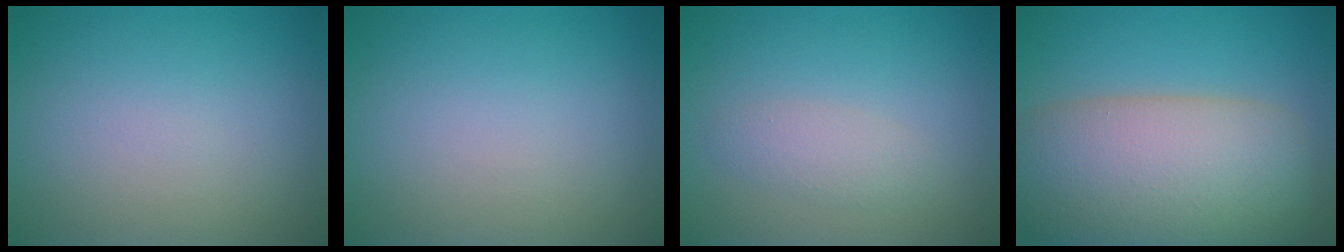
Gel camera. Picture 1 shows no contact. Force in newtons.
{"total": 0.0}
{"total": 1.8, "press": 1.8, "slide": 0.0}
{"total": 12.2, "press": 12.1, "slide": 0.7}